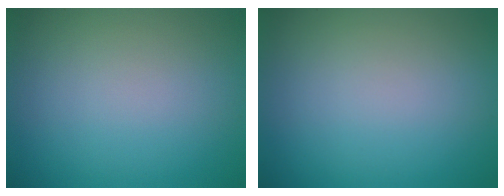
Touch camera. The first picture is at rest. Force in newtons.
{"total": 0.0}